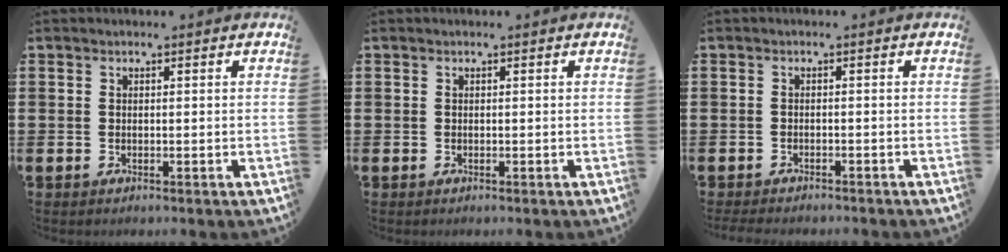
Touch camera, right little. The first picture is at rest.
{"total": 0.0}
{"total": 1.0, "force": [-1.0, 0.1, 0.1], "torque": [-0.005, 0.000, -0.021]}